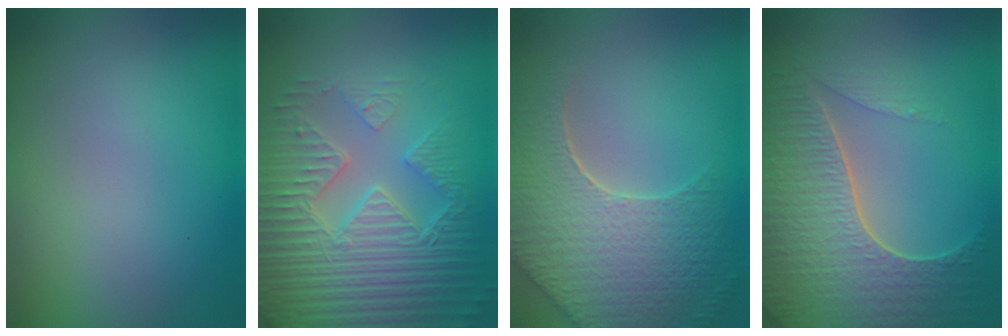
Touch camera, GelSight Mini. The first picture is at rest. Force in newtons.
{"total": 6.9, "press": 5.7, "slide": 3.8}
{"total": 8.2, "press": 5.9, "slide": 5.6}
{"total": 7.4, "press": 5.5, "slide": 5.0}